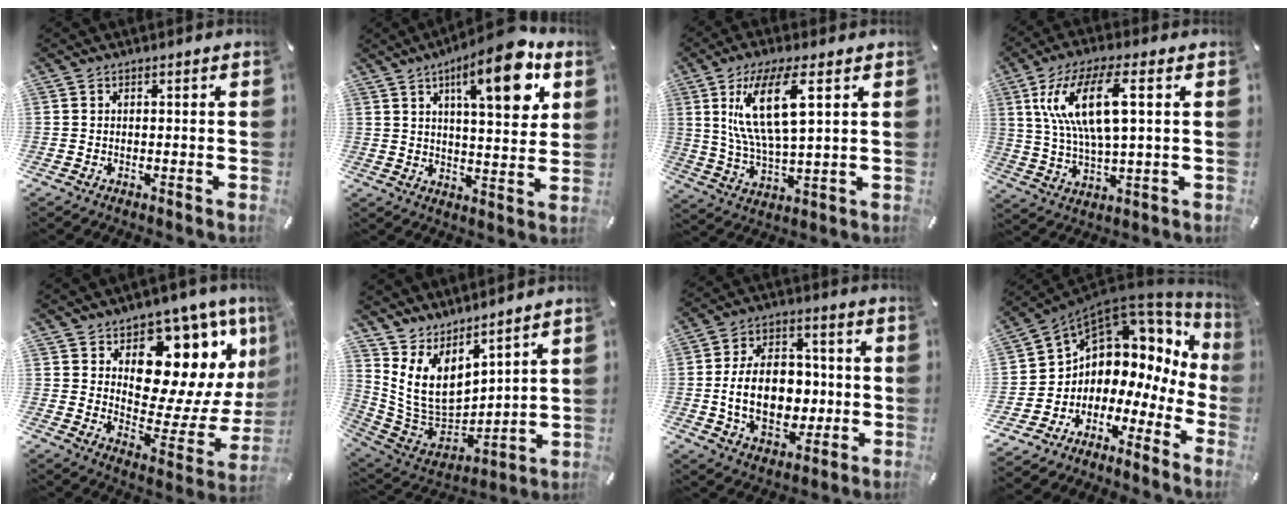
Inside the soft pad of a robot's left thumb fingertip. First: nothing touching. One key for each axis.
{"total": 16.4, "fx": 7.7, "fy": 5.4, "fz": 13.4, "tx": -0.185, "ty": -0.031, "tz": 0.114}
{"total": 15.2, "fx": 6.1, "fy": 4.9, "fz": 13.1, "tx": -0.279, "ty": -0.001, "tz": 0.099}
{"total": 14.8, "fx": 4.7, "fy": 5.3, "fz": 13.0, "tx": -0.278, "ty": 0.005, "tz": 0.078}
{"total": 13.8, "fx": 6.4, "fy": 9.6, "fz": 7.6, "tx": -0.087, "ty": -0.081, "tz": 0.109}
{"total": 10.8, "fx": 5.2, "fy": 7.5, "fz": 5.8, "tx": -0.140, "ty": -0.063, "tz": 0.110}
{"total": 16.8, "fx": -1.4, "fy": 11.5, "fz": 12.2, "tx": -0.224, "ty": 0.005, "tz": -0.024}
{"total": 7.0, "fx": 4.0, "fy": 5.7, "fz": 0.8, "tx": -0.032, "ty": -0.071, "tz": 0.075}